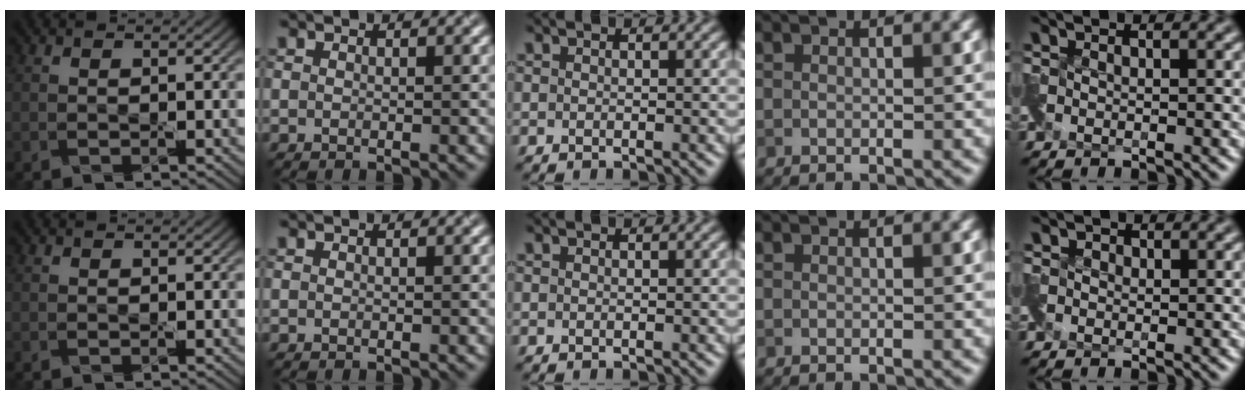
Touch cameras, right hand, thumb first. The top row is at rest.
{"little": {"total": 1.1, "force": [-0.2, 0.7, -0.9], "torque": [0.019, 0.000, -0.001]}}